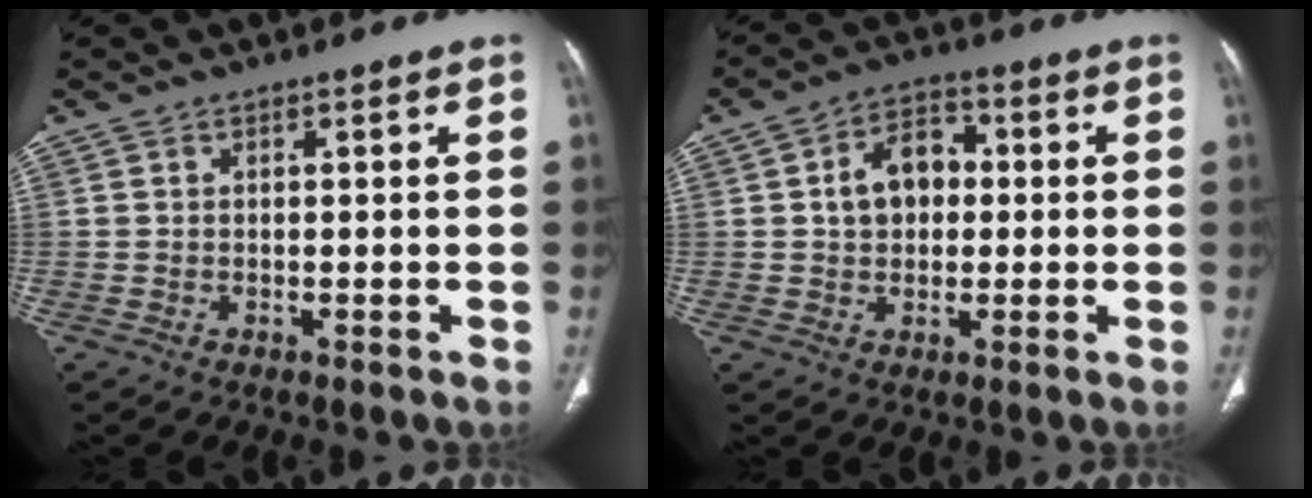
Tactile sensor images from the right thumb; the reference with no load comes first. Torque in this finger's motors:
{"motor_torque": [-0.06, 0.09, 0.11, 0.01, 0.22]}